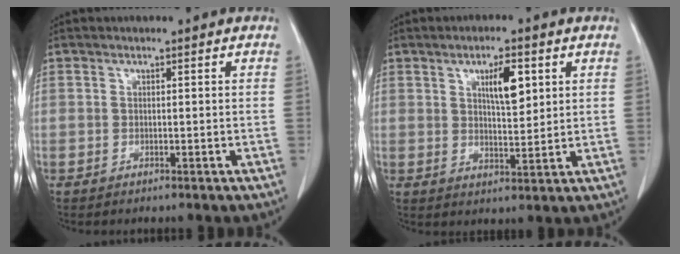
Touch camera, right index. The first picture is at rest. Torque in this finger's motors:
{"motor_torque": [0.71, 0.31, 0.44, 0.10]}